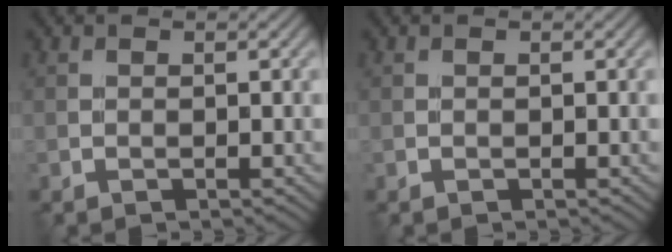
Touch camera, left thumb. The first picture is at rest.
{"total": 0.0}